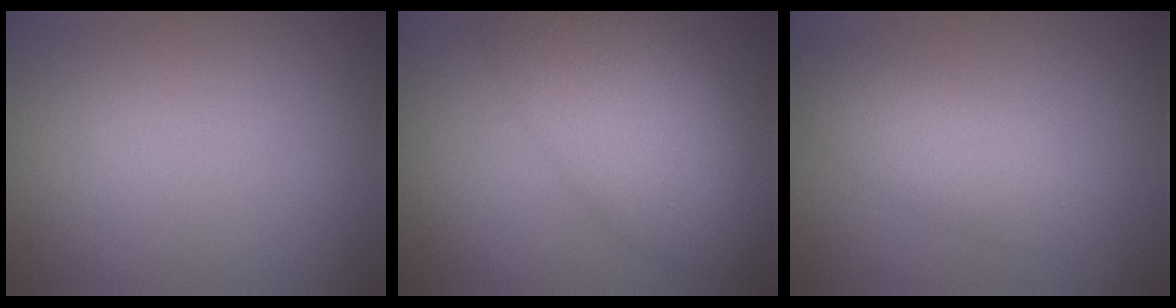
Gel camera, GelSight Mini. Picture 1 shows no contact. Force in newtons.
{"total": 8.7, "press": 8.7, "slide": 0.2}
{"total": 3.4, "press": 3.4, "slide": 0.2}